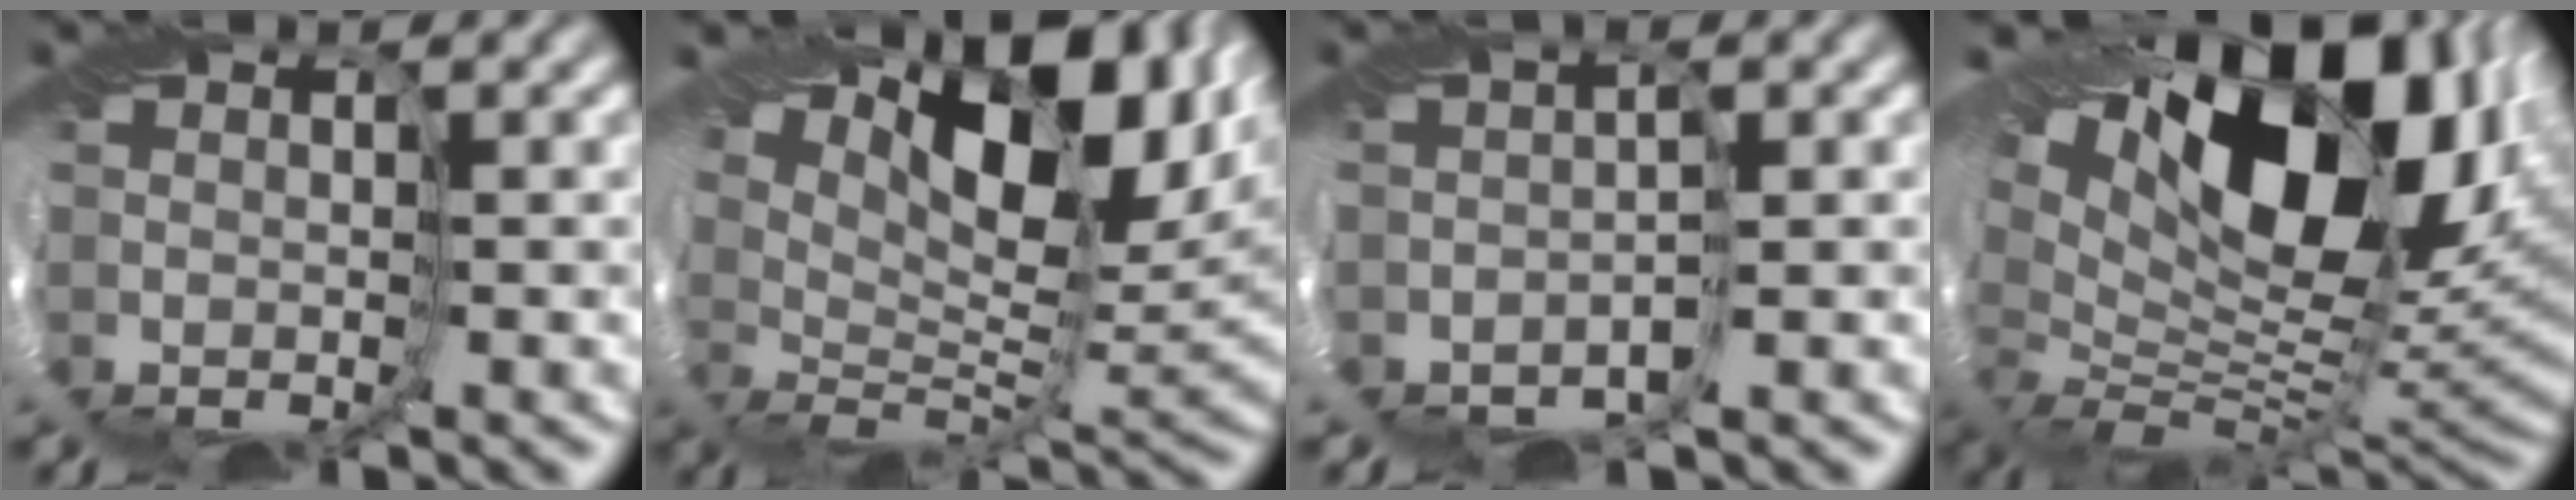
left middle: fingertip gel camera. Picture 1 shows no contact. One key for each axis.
{"total": 12.5, "fx": 7.2, "fy": 4.5, "fz": 9.2, "tx": -0.164, "ty": 0.028, "tz": 0.136}
{"total": 1.2, "fx": -1.2, "fy": 0.0, "fz": -0.5, "tx": 0.010, "ty": 0.000, "tz": -0.015}
{"total": 15.0, "fx": 6.9, "fy": 7.6, "fz": 10.9, "tx": -0.210, "ty": 0.027, "tz": 0.128}